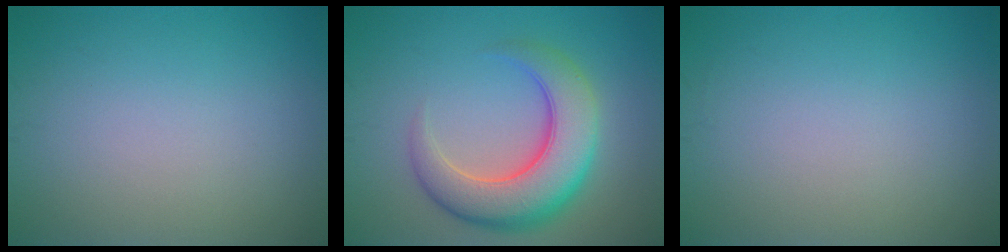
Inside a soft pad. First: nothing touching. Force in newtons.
{"total": 7.8, "press": 7.8, "slide": 0.4}
{"total": 0.0}